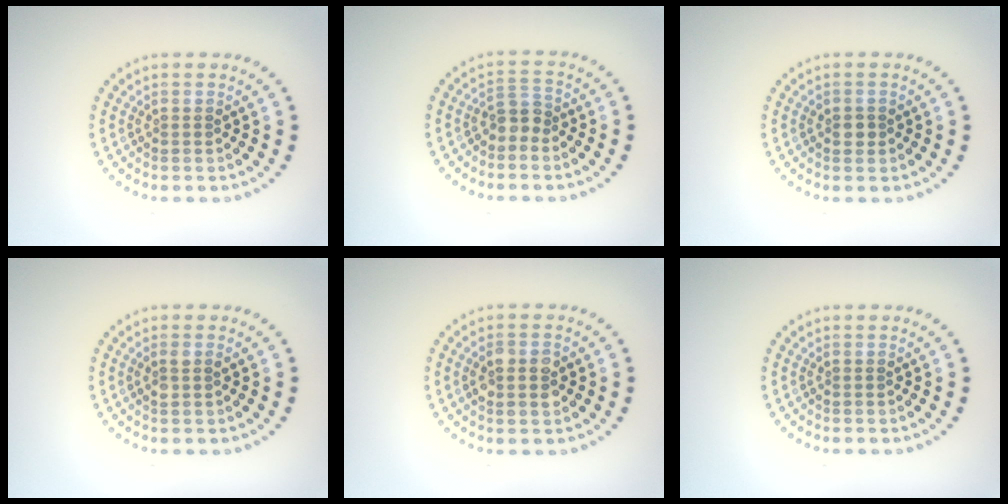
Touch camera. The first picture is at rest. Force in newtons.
{"total": 2.0, "press": 1.5, "slide": 1.3}
{"total": 1.1, "press": 1.1, "slide": 0.3}
{"total": 1.2, "press": 1.1, "slide": 0.5}
{"total": 2.9, "press": 2.8, "slide": 0.3}
{"total": 0.0}